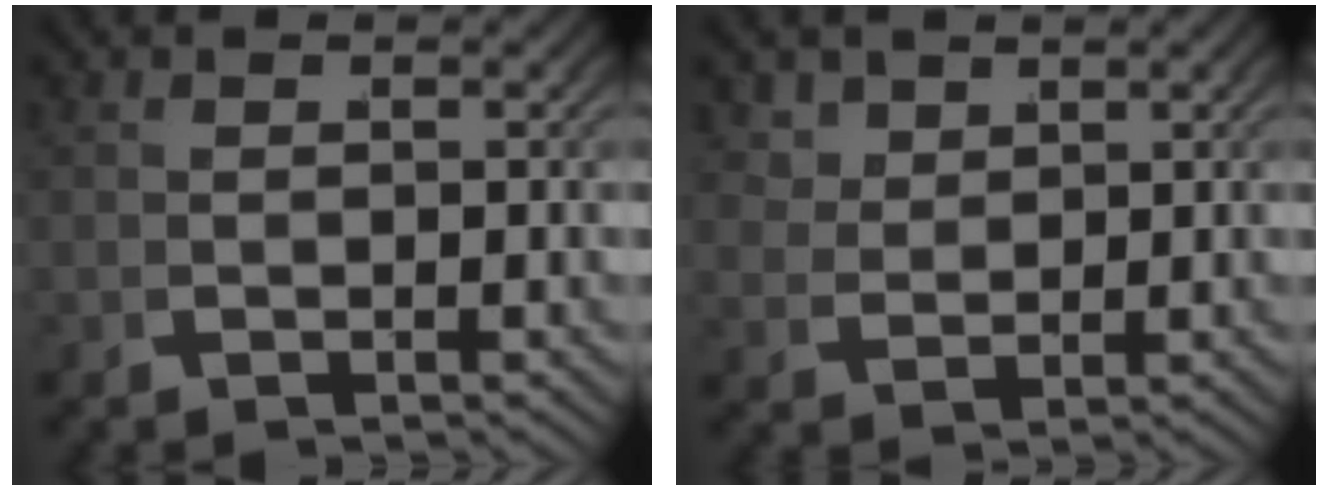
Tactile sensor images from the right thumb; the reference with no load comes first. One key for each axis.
{"total": 2.6, "fx": 1.8, "fy": 1.3, "fz": 1.3, "tx": -0.025, "ty": -0.005, "tz": 0.043}